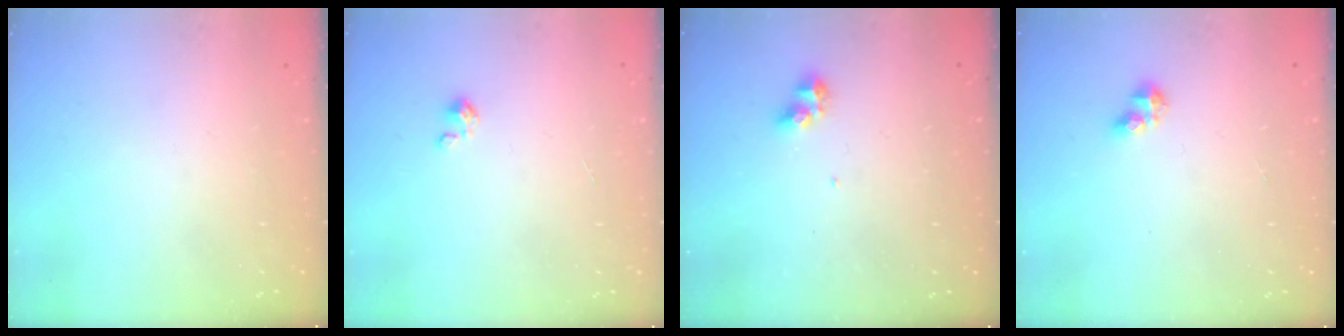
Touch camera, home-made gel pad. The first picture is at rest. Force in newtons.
{"total": 0.0}
{"total": 4.7, "press": 4.7, "slide": 0.3}
{"total": 2.9, "press": 2.9, "slide": 0.3}